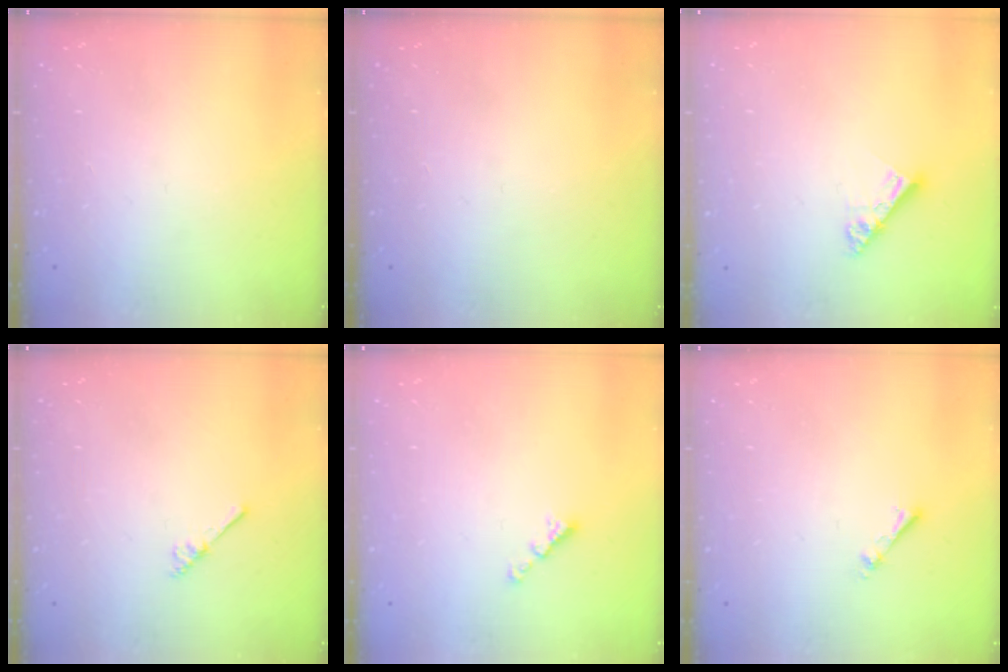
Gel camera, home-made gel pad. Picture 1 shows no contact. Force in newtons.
{"total": 0.0}
{"total": 5.2, "press": 5.2, "slide": 0.1}
{"total": 3.0, "press": 3.0, "slide": 0.3}
{"total": 2.1, "press": 2.1, "slide": 0.4}
{"total": 2.7, "press": 2.7, "slide": 0.4}